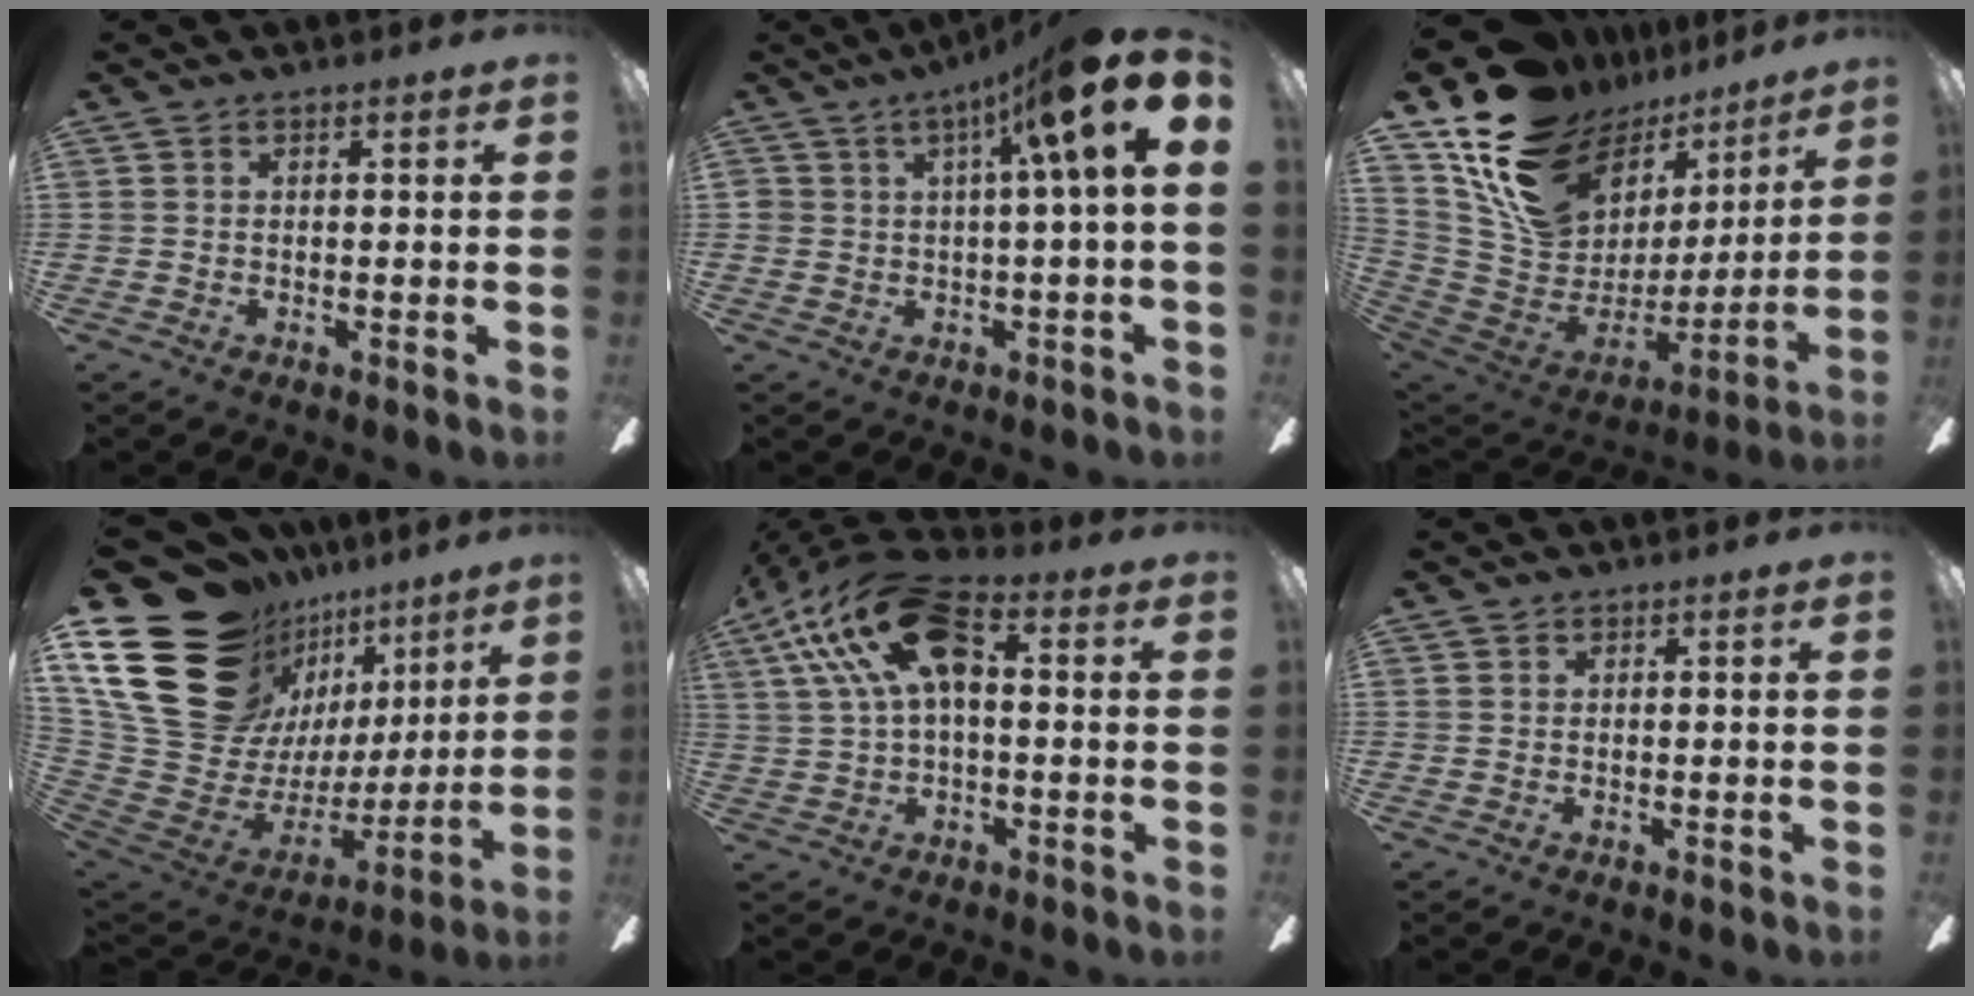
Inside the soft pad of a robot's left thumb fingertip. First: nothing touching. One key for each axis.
{"total": 13.9, "fx": 5.7, "fy": 2.5, "fz": 12.4, "tx": -0.190, "ty": -0.031, "tz": 0.080}
{"total": 20.8, "fx": 13.0, "fy": 13.2, "fz": 9.5, "tx": -0.175, "ty": -0.078, "tz": 0.258}
{"total": 27.3, "fx": 14.3, "fy": 17.3, "fz": 15.5, "tx": -0.280, "ty": -0.102, "tz": 0.306}
{"total": 20.5, "fx": 5.8, "fy": 10.4, "fz": 16.7, "tx": -0.335, "ty": -0.007, "tz": 0.095}
{"total": 0.0}